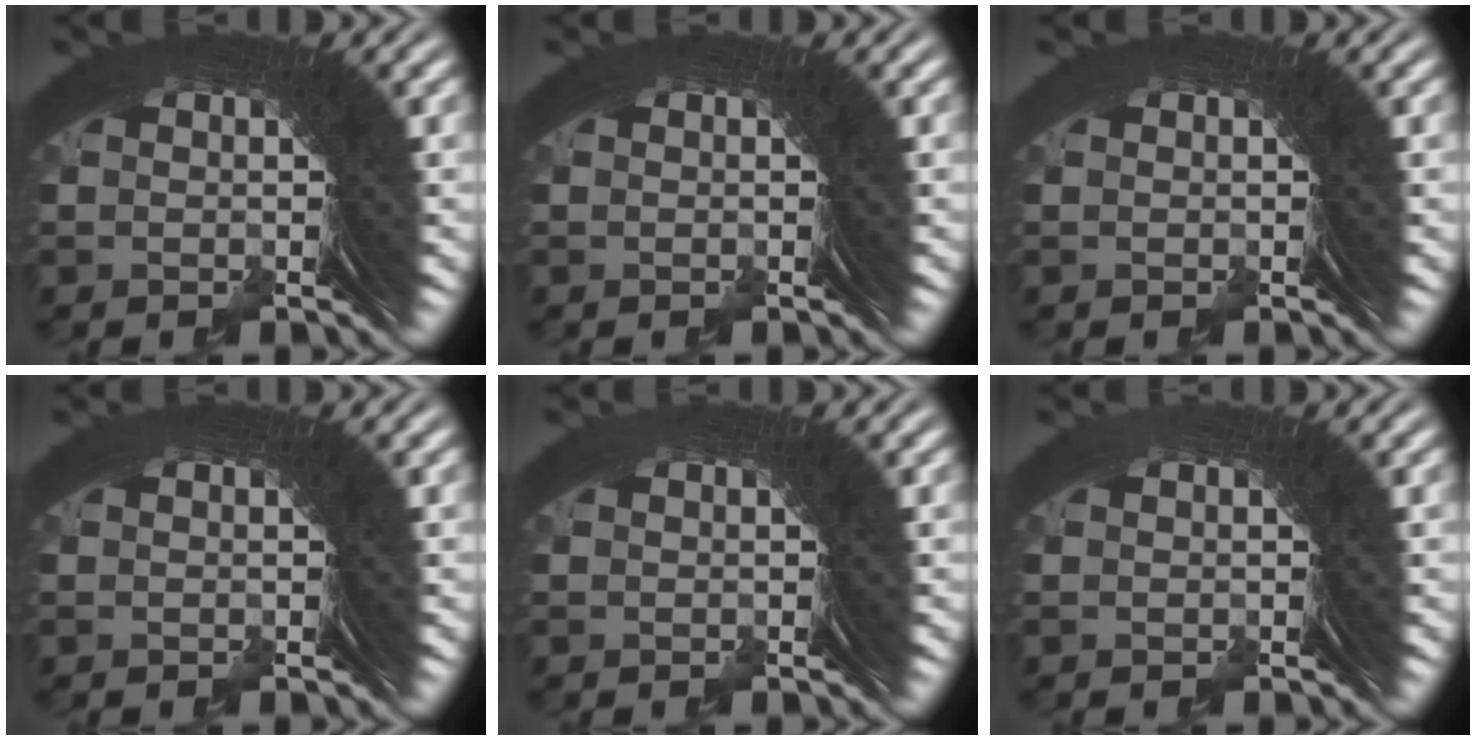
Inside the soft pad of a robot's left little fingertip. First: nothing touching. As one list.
[{"total": 0.0}, {"total": 0.5, "force": [-0.1, -0.3, -0.4], "torque": [0.012, 0.003, -0.001]}, {"total": 0.0}, {"total": 0.6, "force": [-0.3, -0.3, -0.4], "torque": [0.010, 0.002, -0.005]}, {"total": 0.8, "force": [-0.4, -0.5, -0.6], "torque": [0.016, 0.004, -0.005]}]